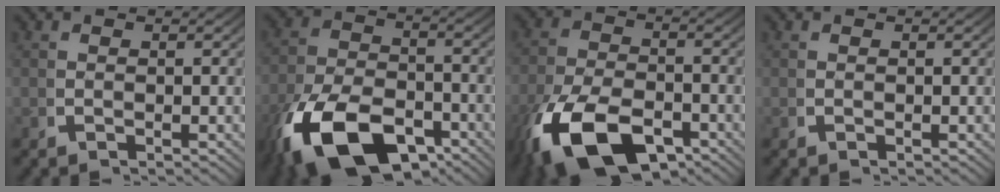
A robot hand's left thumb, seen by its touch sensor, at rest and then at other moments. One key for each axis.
{"total": 11.6, "fx": -5.6, "fy": 6.8, "fz": 7.6, "tx": -0.143, "ty": -0.047, "tz": -0.073}
{"total": 10.4, "fx": -5.0, "fy": 5.9, "fz": 7.0, "tx": -0.143, "ty": -0.041, "tz": -0.063}
{"total": 0.0}